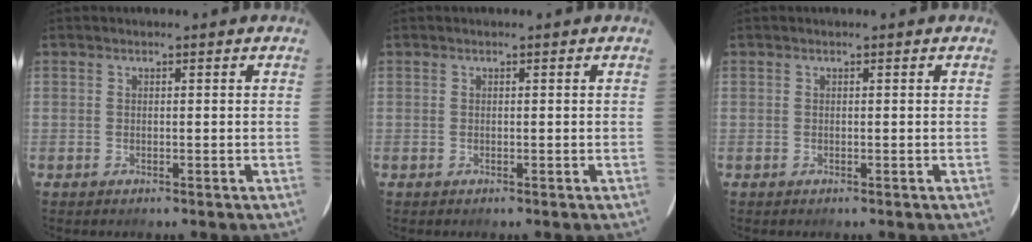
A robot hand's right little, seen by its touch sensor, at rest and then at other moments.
{"total": 0.0}
{"total": 0.0}